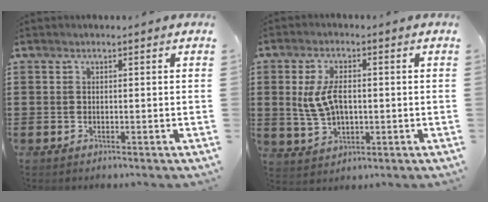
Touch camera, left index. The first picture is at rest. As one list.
[{"total": 6.4, "force": [0.6, 3.2, 5.6], "torque": [-0.130, 0.003, 0.005]}]